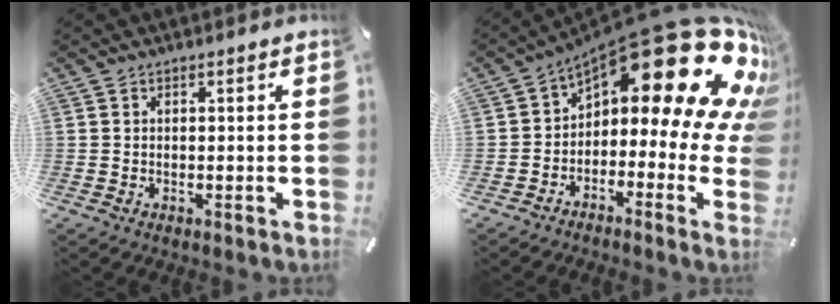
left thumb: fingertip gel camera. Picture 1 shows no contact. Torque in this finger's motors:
{"motor_torque": [2.49, 2.52, 1.58, -1.19, 0.28]}